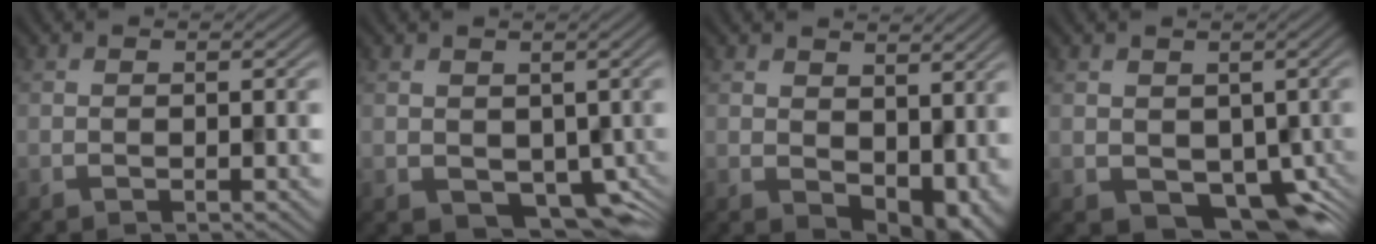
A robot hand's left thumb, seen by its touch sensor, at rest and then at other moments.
{"total": 5.3, "force": [-0.4, 4.0, 3.4], "torque": [-0.071, -0.030, 0.001]}
{"total": 7.7, "force": [1.3, 5.3, 5.4], "torque": [-0.091, -0.030, 0.038]}
{"total": 6.7, "force": [-0.9, 5.0, 4.3], "torque": [-0.076, -0.032, -0.010]}